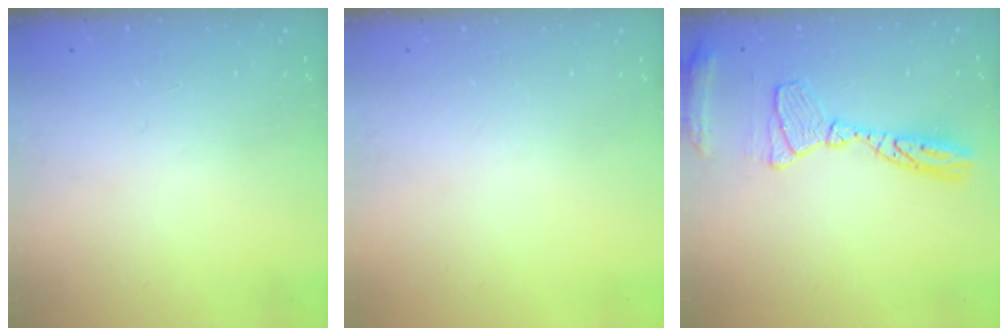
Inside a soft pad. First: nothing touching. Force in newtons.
{"total": 0.0}
{"total": 14.2, "press": 14.1, "slide": 1.2}